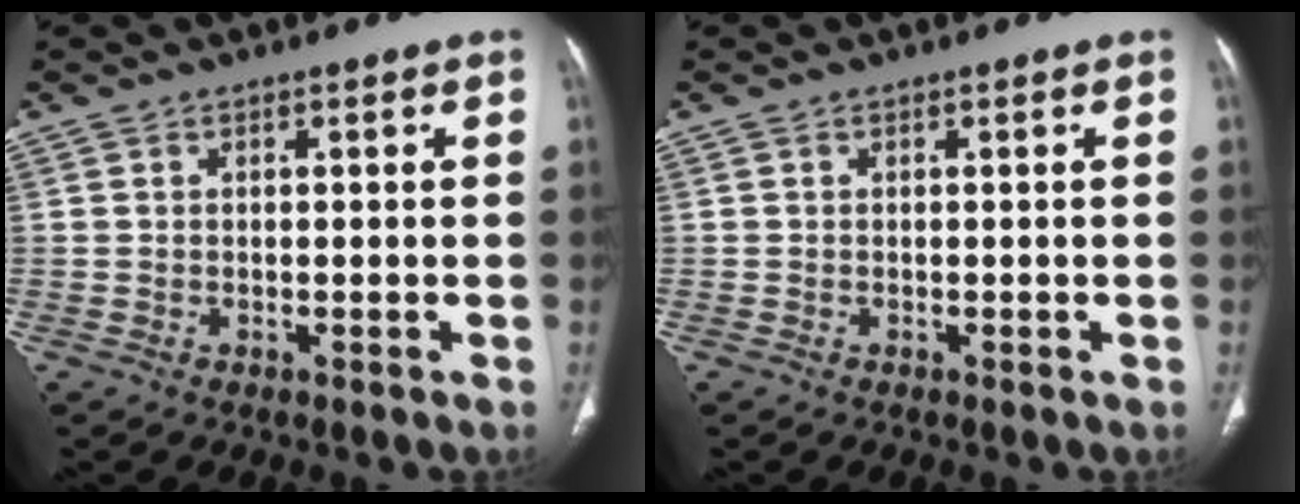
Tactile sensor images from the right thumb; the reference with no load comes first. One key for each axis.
{"total": 0.0}